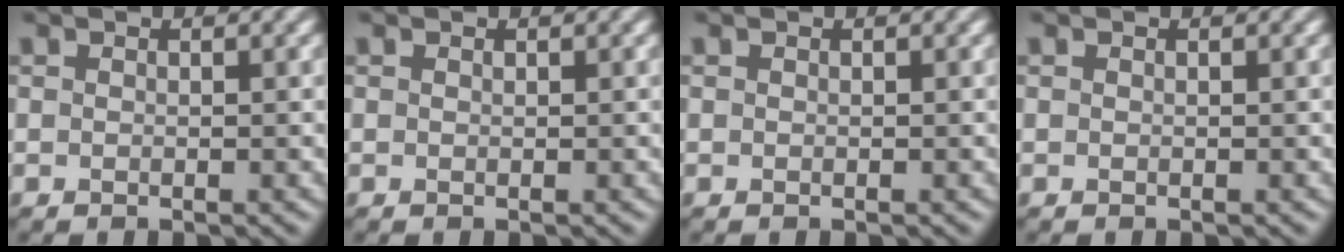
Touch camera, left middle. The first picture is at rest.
{"total": 0.0}
{"total": 0.0}
{"total": 0.0}